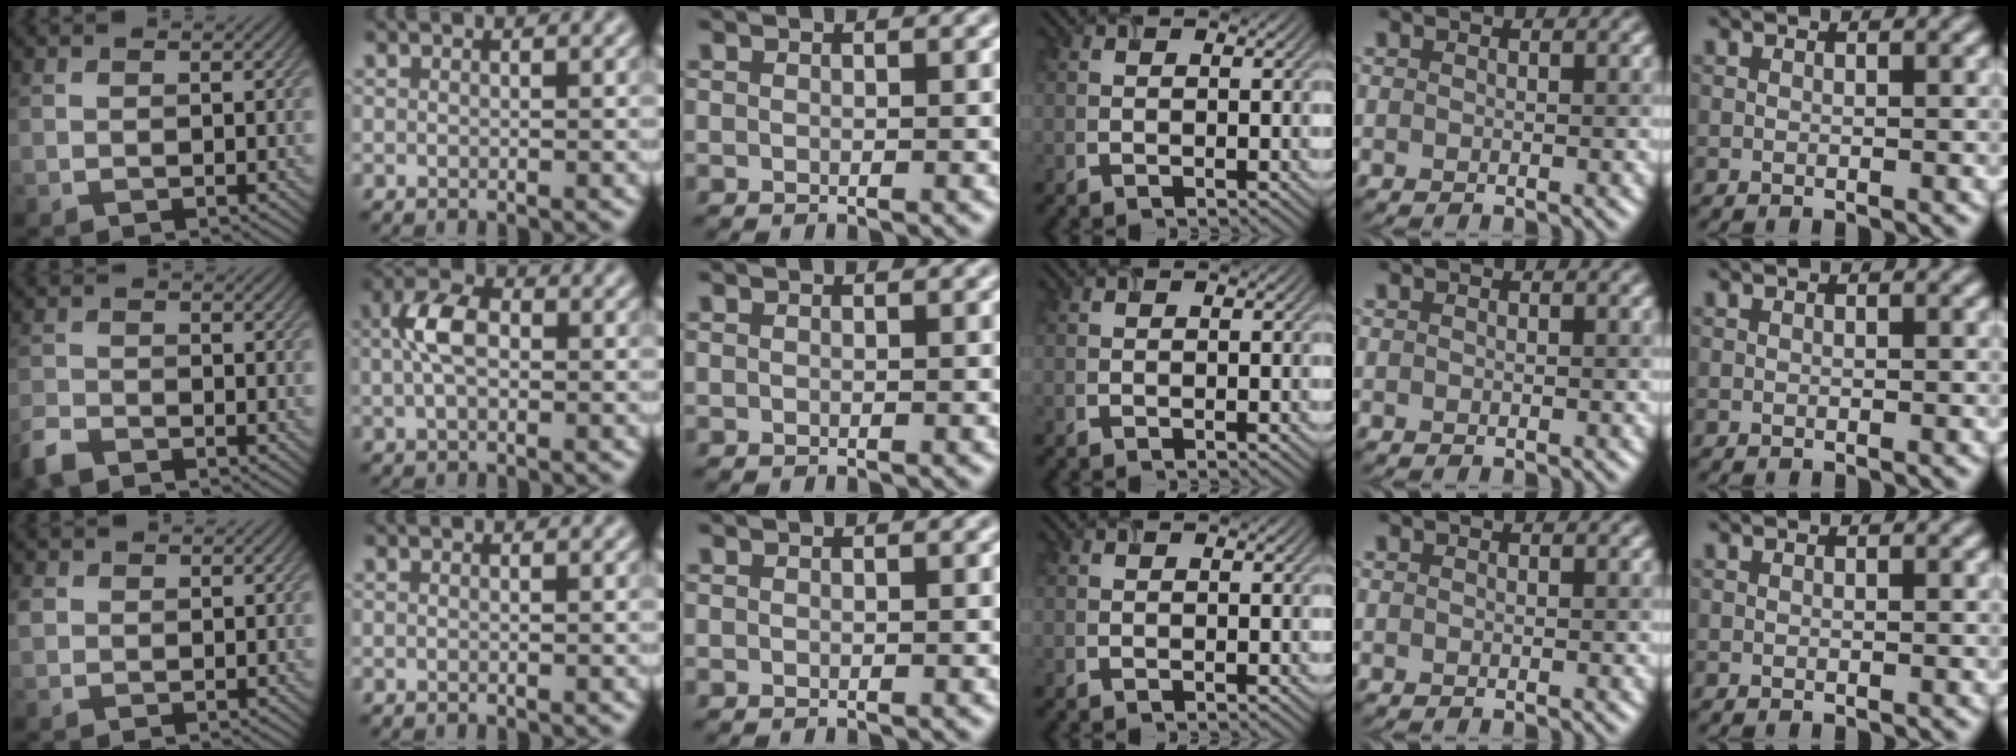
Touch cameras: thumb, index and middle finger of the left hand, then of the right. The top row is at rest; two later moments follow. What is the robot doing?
{"motion": "insert", "object": "airpods case & airpods"}